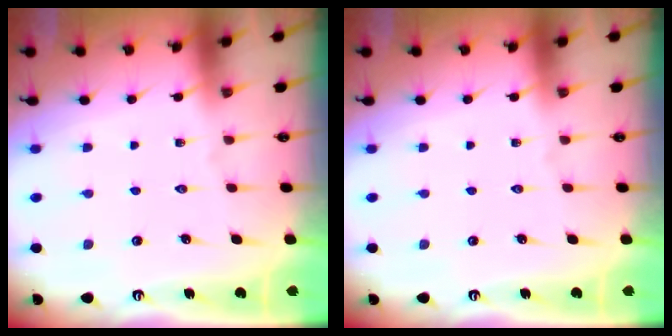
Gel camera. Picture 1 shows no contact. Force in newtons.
{"total": 0.0}